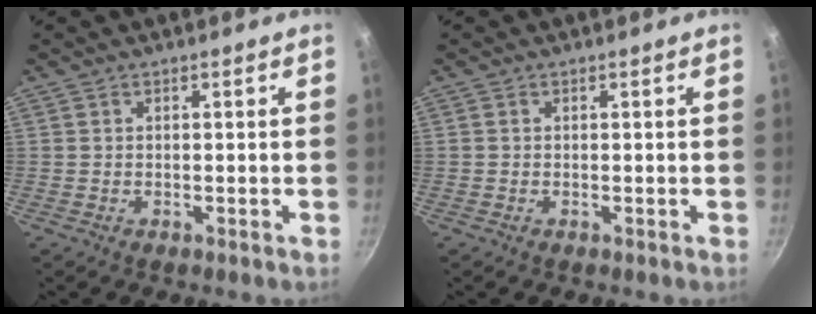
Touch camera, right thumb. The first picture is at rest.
{"total": 0.0}